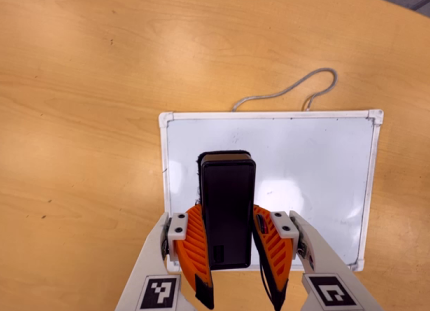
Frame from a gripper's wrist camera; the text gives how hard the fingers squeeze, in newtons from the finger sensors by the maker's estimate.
{"total": 4.6, "left": 4.3, "right": 4.9}